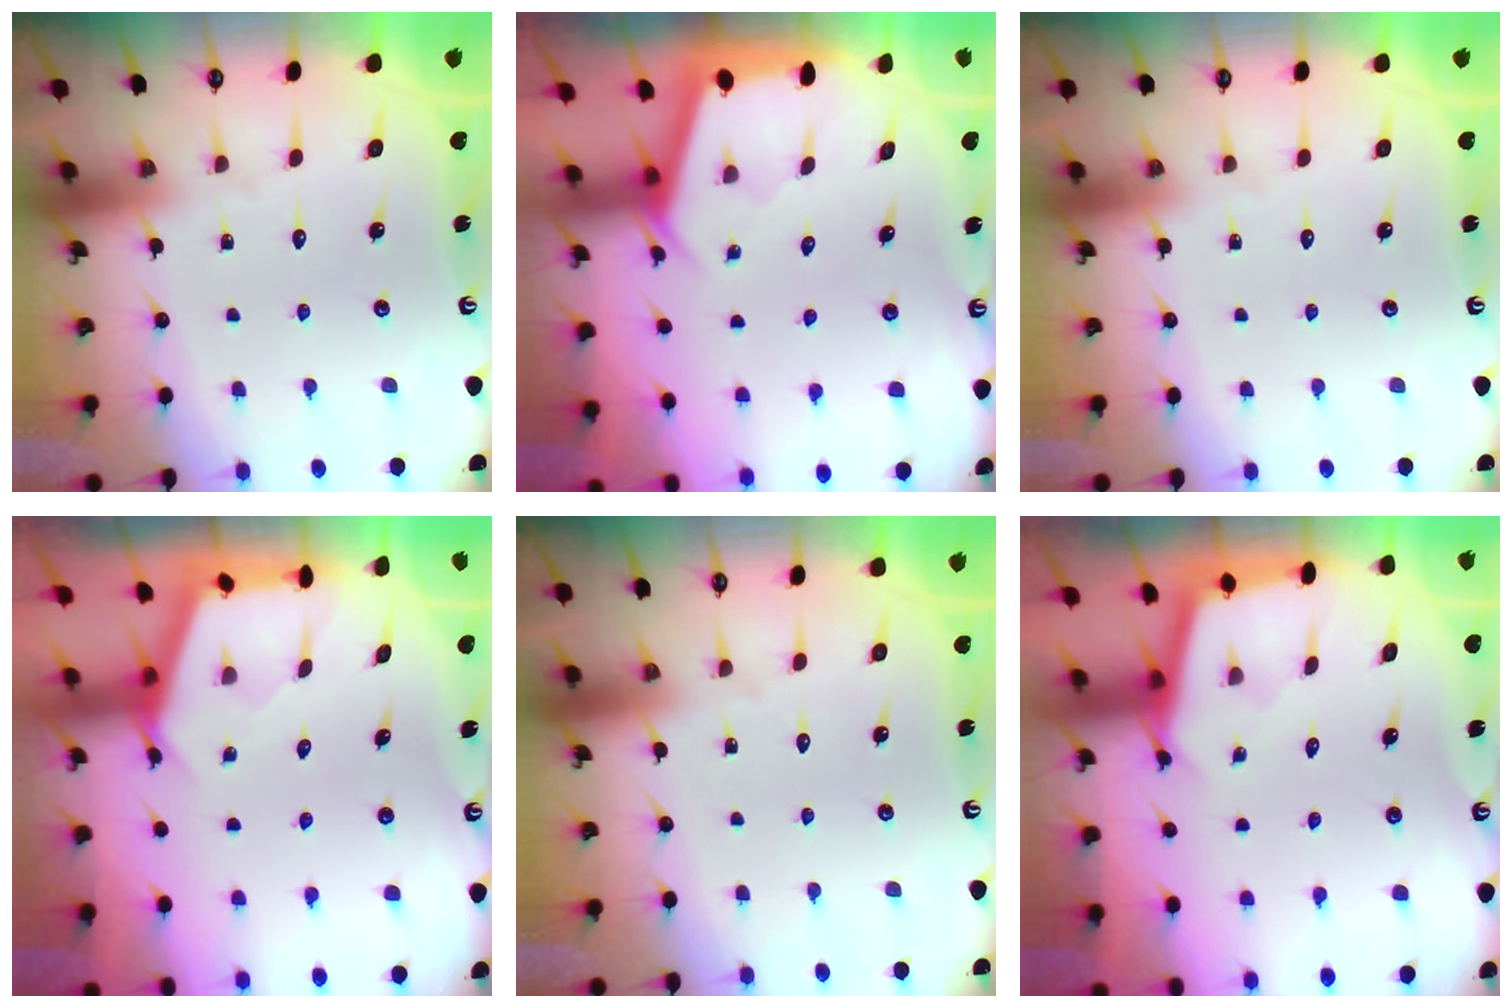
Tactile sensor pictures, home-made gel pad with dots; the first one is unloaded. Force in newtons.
{"total": 2.3, "press": 2.3, "slide": 0.3}
{"total": 0.0}
{"total": 3.0, "press": 3.0, "slide": 0.4}
{"total": 0.0}
{"total": 2.3, "press": 2.3, "slide": 0.2}